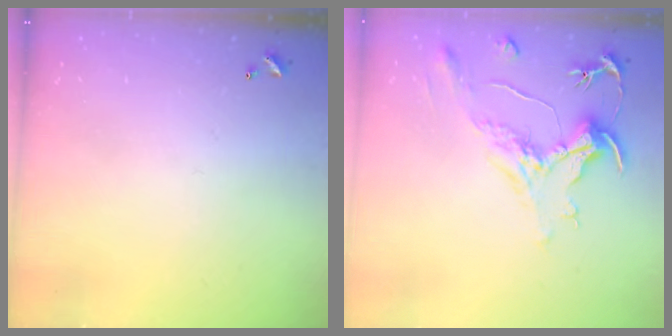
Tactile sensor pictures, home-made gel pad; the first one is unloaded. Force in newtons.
{"total": 2.2, "press": 1.7, "slide": 1.3}